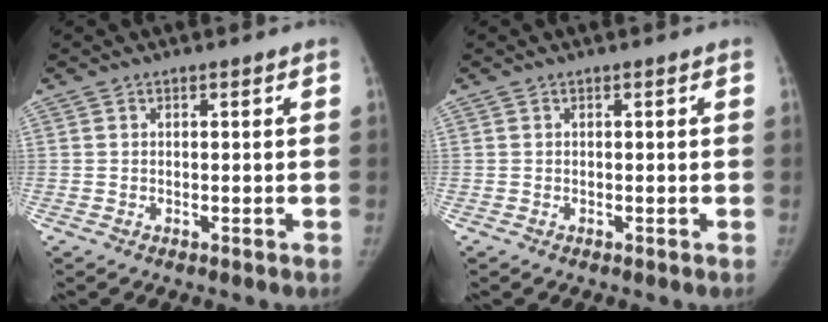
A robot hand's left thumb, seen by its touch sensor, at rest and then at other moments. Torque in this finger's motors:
{"motor_torque": [0.06, 0.27, 0.15, -0.01, 0.05]}